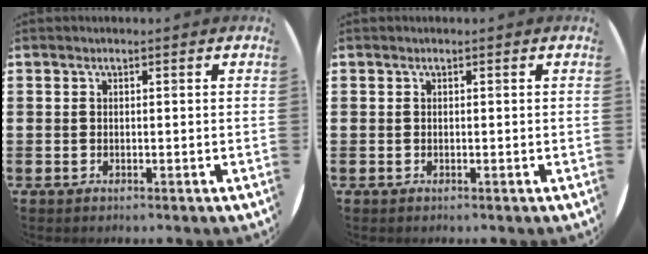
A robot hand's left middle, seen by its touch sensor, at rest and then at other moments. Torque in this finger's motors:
{"motor_torque": [1.04, -1.10, -0.04, 0.02]}